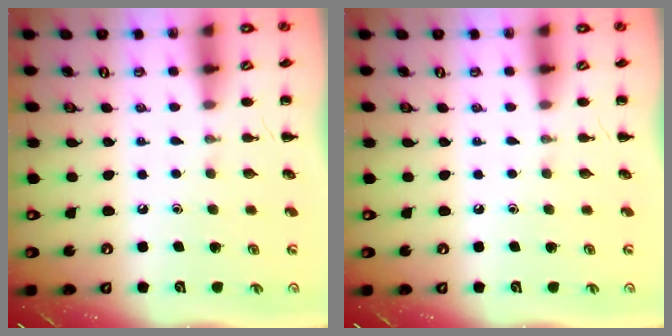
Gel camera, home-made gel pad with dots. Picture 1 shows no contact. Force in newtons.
{"total": 0.0}